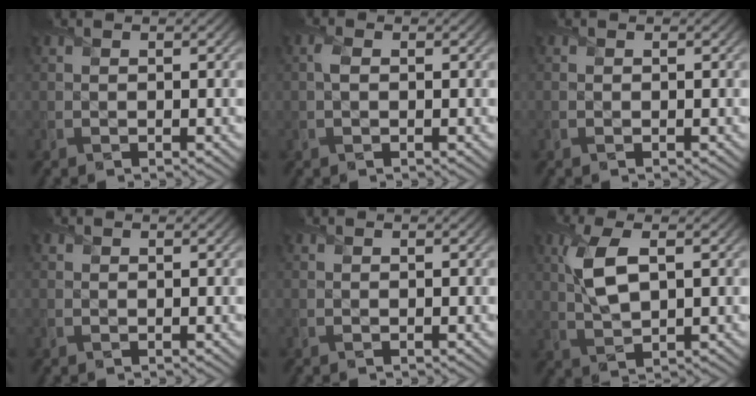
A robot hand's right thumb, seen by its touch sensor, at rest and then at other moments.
{"total": 1.2, "force": [0.1, 0.7, 1.0], "torque": [-0.027, 0.003, -0.002]}
{"total": 0.0}
{"total": 0.5, "force": [0.3, 0.4, 0.0], "torque": [0.001, -0.003, 0.005]}
{"total": 0.0}
{"total": 5.9, "force": [1.6, 2.4, 5.1], "torque": [-0.126, 0.005, 0.034]}